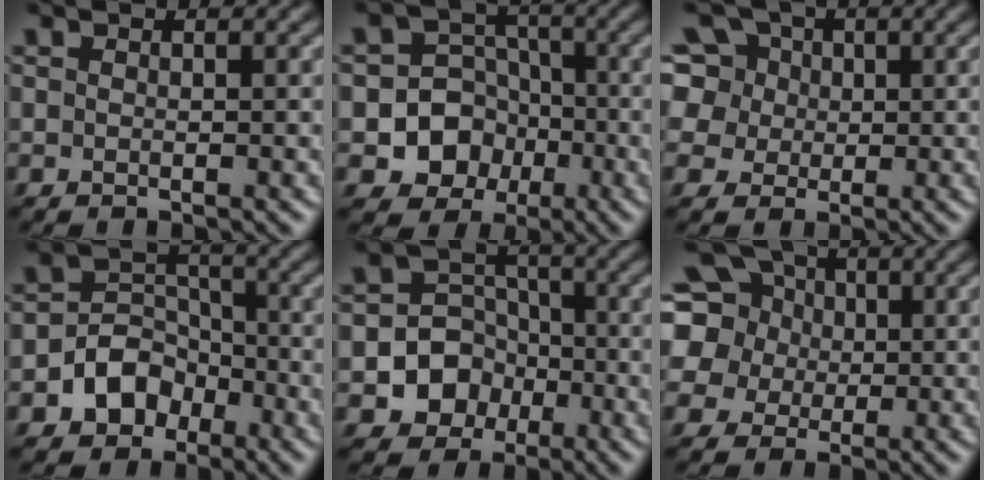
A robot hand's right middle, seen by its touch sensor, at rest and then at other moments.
{"total": 6.9, "force": [-2.3, 6.2, 1.9], "torque": [-0.013, 0.009, -0.066]}
{"total": 10.4, "force": [4.8, 8.3, 4.0], "torque": [-0.113, 0.033, 0.071]}
{"total": 4.4, "force": [-2.3, 3.4, 1.5], "torque": [-0.007, 0.004, -0.047]}
{"total": 6.4, "force": [-2.5, 5.7, 1.4], "torque": [-0.005, 0.009, -0.065]}
{"total": 10.1, "force": [3.6, 8.5, 4.0], "torque": [-0.111, 0.031, 0.056]}